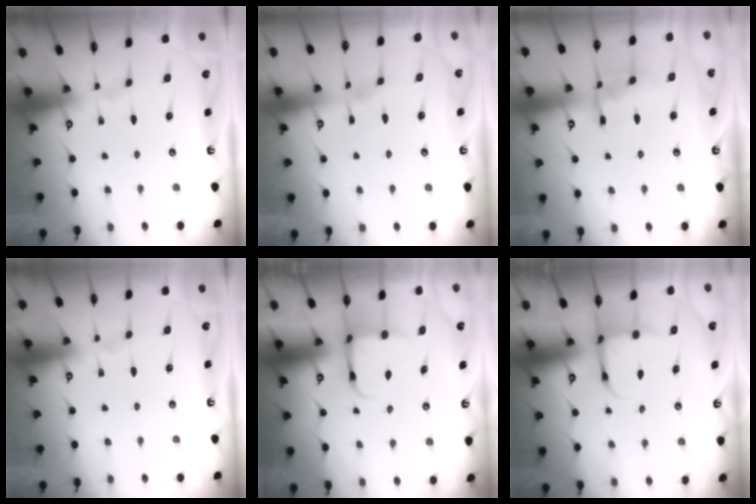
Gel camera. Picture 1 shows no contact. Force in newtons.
{"total": 2.8, "press": 2.8, "slide": 0.5}
{"total": 8.8, "press": 8.8, "slide": 0.8}
{"total": 0.0}
{"total": 3.9, "press": 3.9, "slide": 0.4}
{"total": 4.0, "press": 3.8, "slide": 1.0}